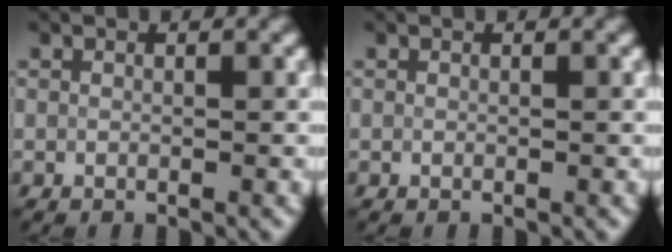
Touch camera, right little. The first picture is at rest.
{"total": 0.0}